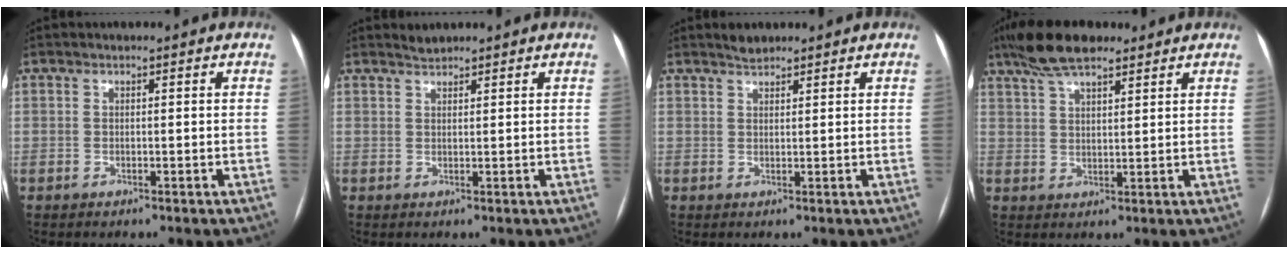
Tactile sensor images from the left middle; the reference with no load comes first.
{"total": 1.3, "force": [1.3, 0.1, 0.0], "torque": [-0.007, 0.004, 0.026]}
{"total": 1.8, "force": [1.7, 0.5, 0.4], "torque": [-0.012, 0.005, 0.030]}
{"total": 8.6, "force": [6.6, 2.4, 5.0], "torque": [-0.098, 0.024, 0.117]}